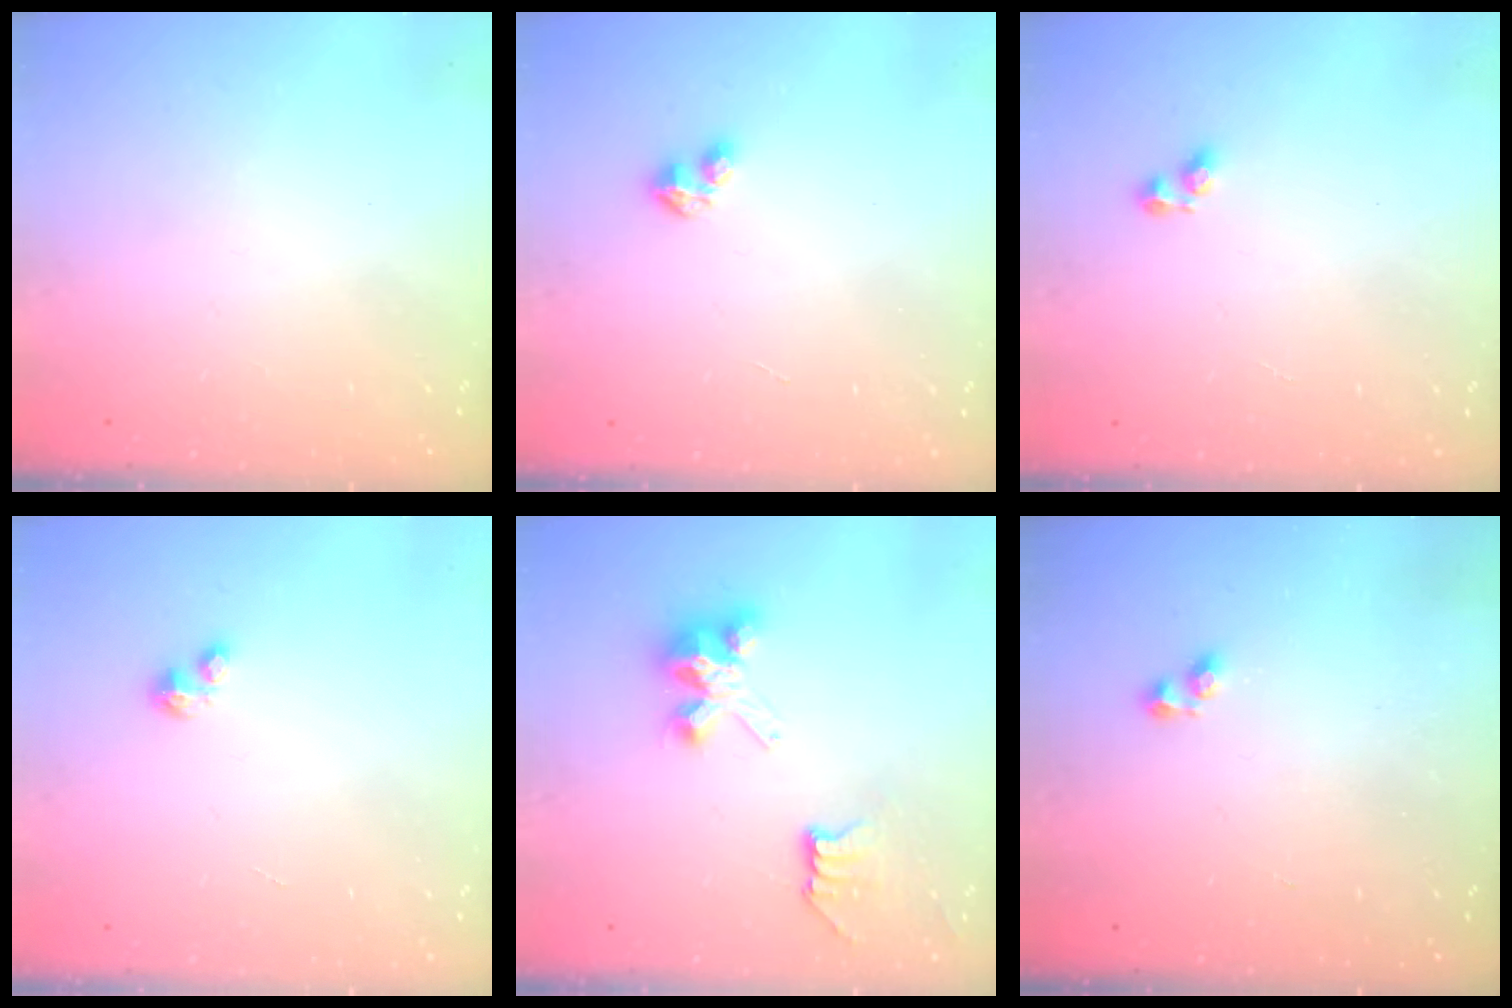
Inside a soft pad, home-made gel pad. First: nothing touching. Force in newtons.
{"total": 3.4, "press": 3.4, "slide": 0.4}
{"total": 3.1, "press": 3.1, "slide": 0.5}
{"total": 1.7, "press": 1.7, "slide": 0.4}
{"total": 6.6, "press": 6.6, "slide": 0.1}
{"total": 0.9, "press": 0.4, "slide": 0.8}